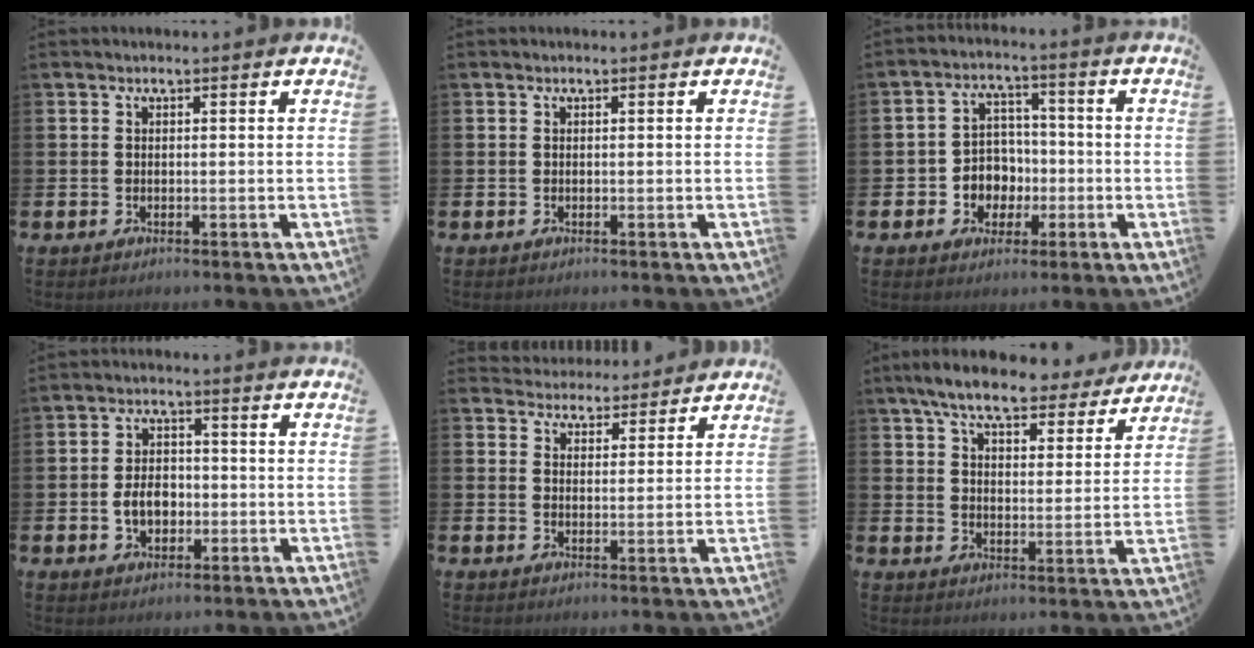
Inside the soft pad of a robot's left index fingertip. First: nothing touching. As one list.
[{"total": 0.0}, {"total": 5.1, "force": [-0.6, 4.9, 1.2], "torque": [-0.032, 0.004, -0.018]}, {"total": 4.5, "force": [-1.0, 3.2, 3.0], "torque": [-0.034, -0.003, -0.024]}, {"total": 3.9, "force": [3.7, 1.0, -0.6], "torque": [-0.002, -0.022, 0.067]}, {"total": 8.3, "force": [7.5, 1.7, 3.1], "torque": [-0.078, -0.034, 0.133]}]